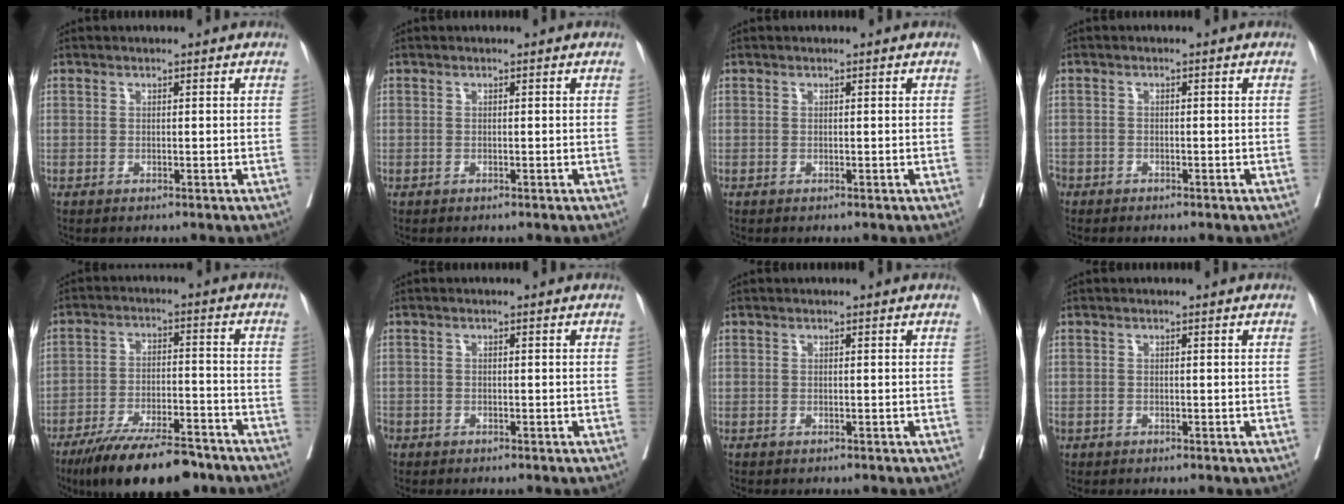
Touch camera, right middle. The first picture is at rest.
{"total": 0.0}
{"total": 0.0}
{"total": 3.5, "force": [-2.6, 2.2, 0.8], "torque": [-0.024, 0.000, -0.052]}
{"total": 15.5, "force": [-12.2, 3.7, 8.7], "torque": [-0.129, -0.008, -0.198]}
{"total": 2.4, "force": [-1.8, 1.5, 0.7], "torque": [-0.020, 0.000, -0.035]}
{"total": 0.9, "force": [-0.8, 0.2, 0.3], "torque": [-0.004, -0.001, -0.013]}
{"total": 1.1, "force": [-0.7, 0.7, 0.4], "torque": [-0.012, 0.001, -0.012]}